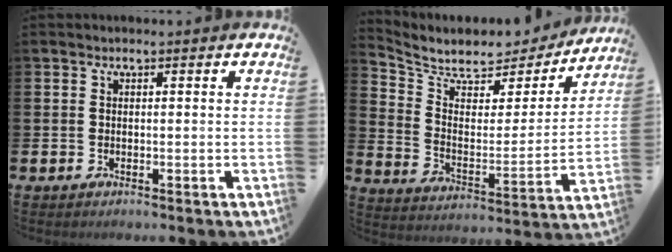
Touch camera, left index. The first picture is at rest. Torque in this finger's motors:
{"motor_torque": [0.26, -0.27, 0.17, 0.06]}